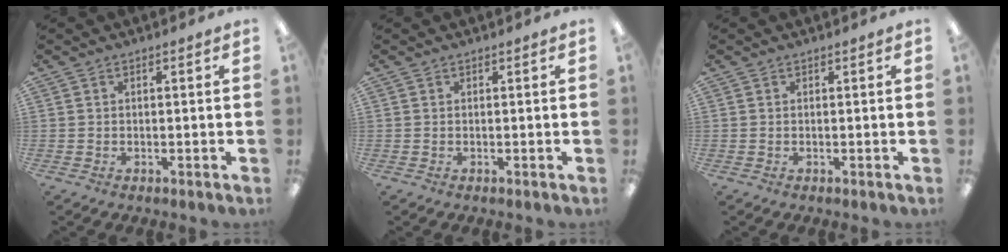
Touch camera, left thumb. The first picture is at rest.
{"total": 0.0}
{"total": 0.0}